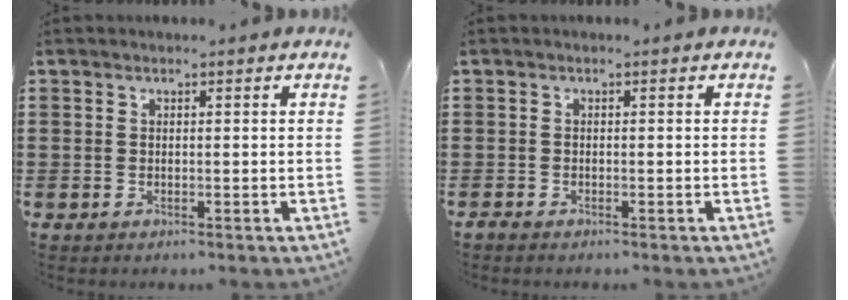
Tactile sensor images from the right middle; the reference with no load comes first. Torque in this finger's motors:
{"motor_torque": [0.15, 0.04, 0.04, 0.01]}